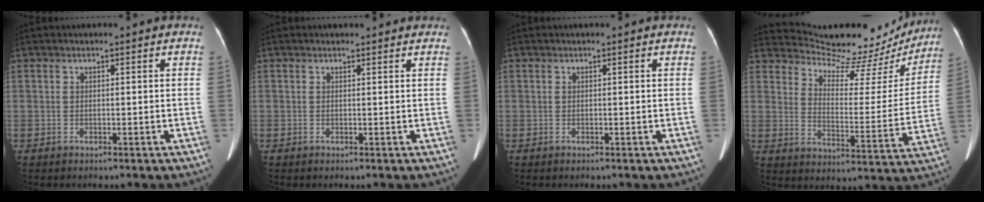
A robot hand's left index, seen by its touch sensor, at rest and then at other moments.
{"total": 1.8, "force": [1.5, 1.1, -0.2], "torque": [0.011, 0.006, 0.010]}
{"total": 0.0}
{"total": 19.3, "force": [18.6, 4.0, 3.0], "torque": [-0.031, -0.060, 0.231]}